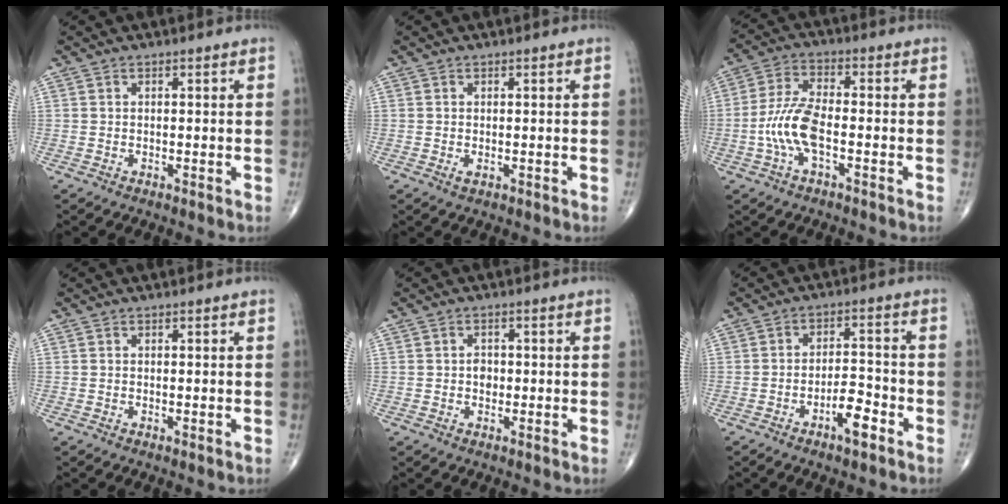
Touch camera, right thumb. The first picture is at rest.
{"total": 0.7, "force": [-0.1, 0.3, 0.6], "torque": [-0.009, -0.002, -0.001]}
{"total": 8.7, "force": [-2.4, 3.4, 7.6], "torque": [-0.172, 0.024, -0.049]}
{"total": 0.0}
{"total": 2.0, "force": [-0.2, 1.5, 1.2], "torque": [-0.008, 0.004, -0.004]}
{"total": 6.2, "force": [-3.4, 2.1, 4.7], "torque": [-0.071, 0.027, -0.055]}